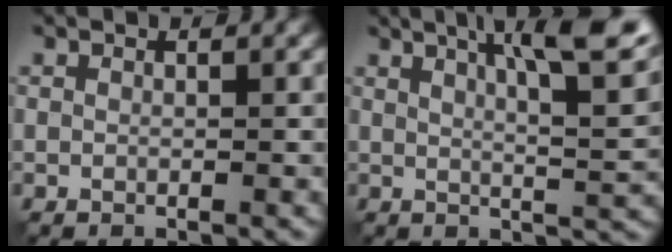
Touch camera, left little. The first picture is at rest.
{"total": 9.3, "force": [4.7, 2.1, 7.8], "torque": [-0.087, 0.021, 0.057]}